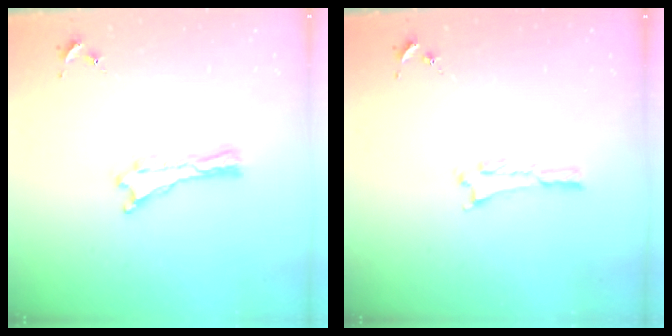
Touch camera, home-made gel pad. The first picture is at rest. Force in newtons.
{"total": 1.0, "press": 1.0, "slide": 0.2}